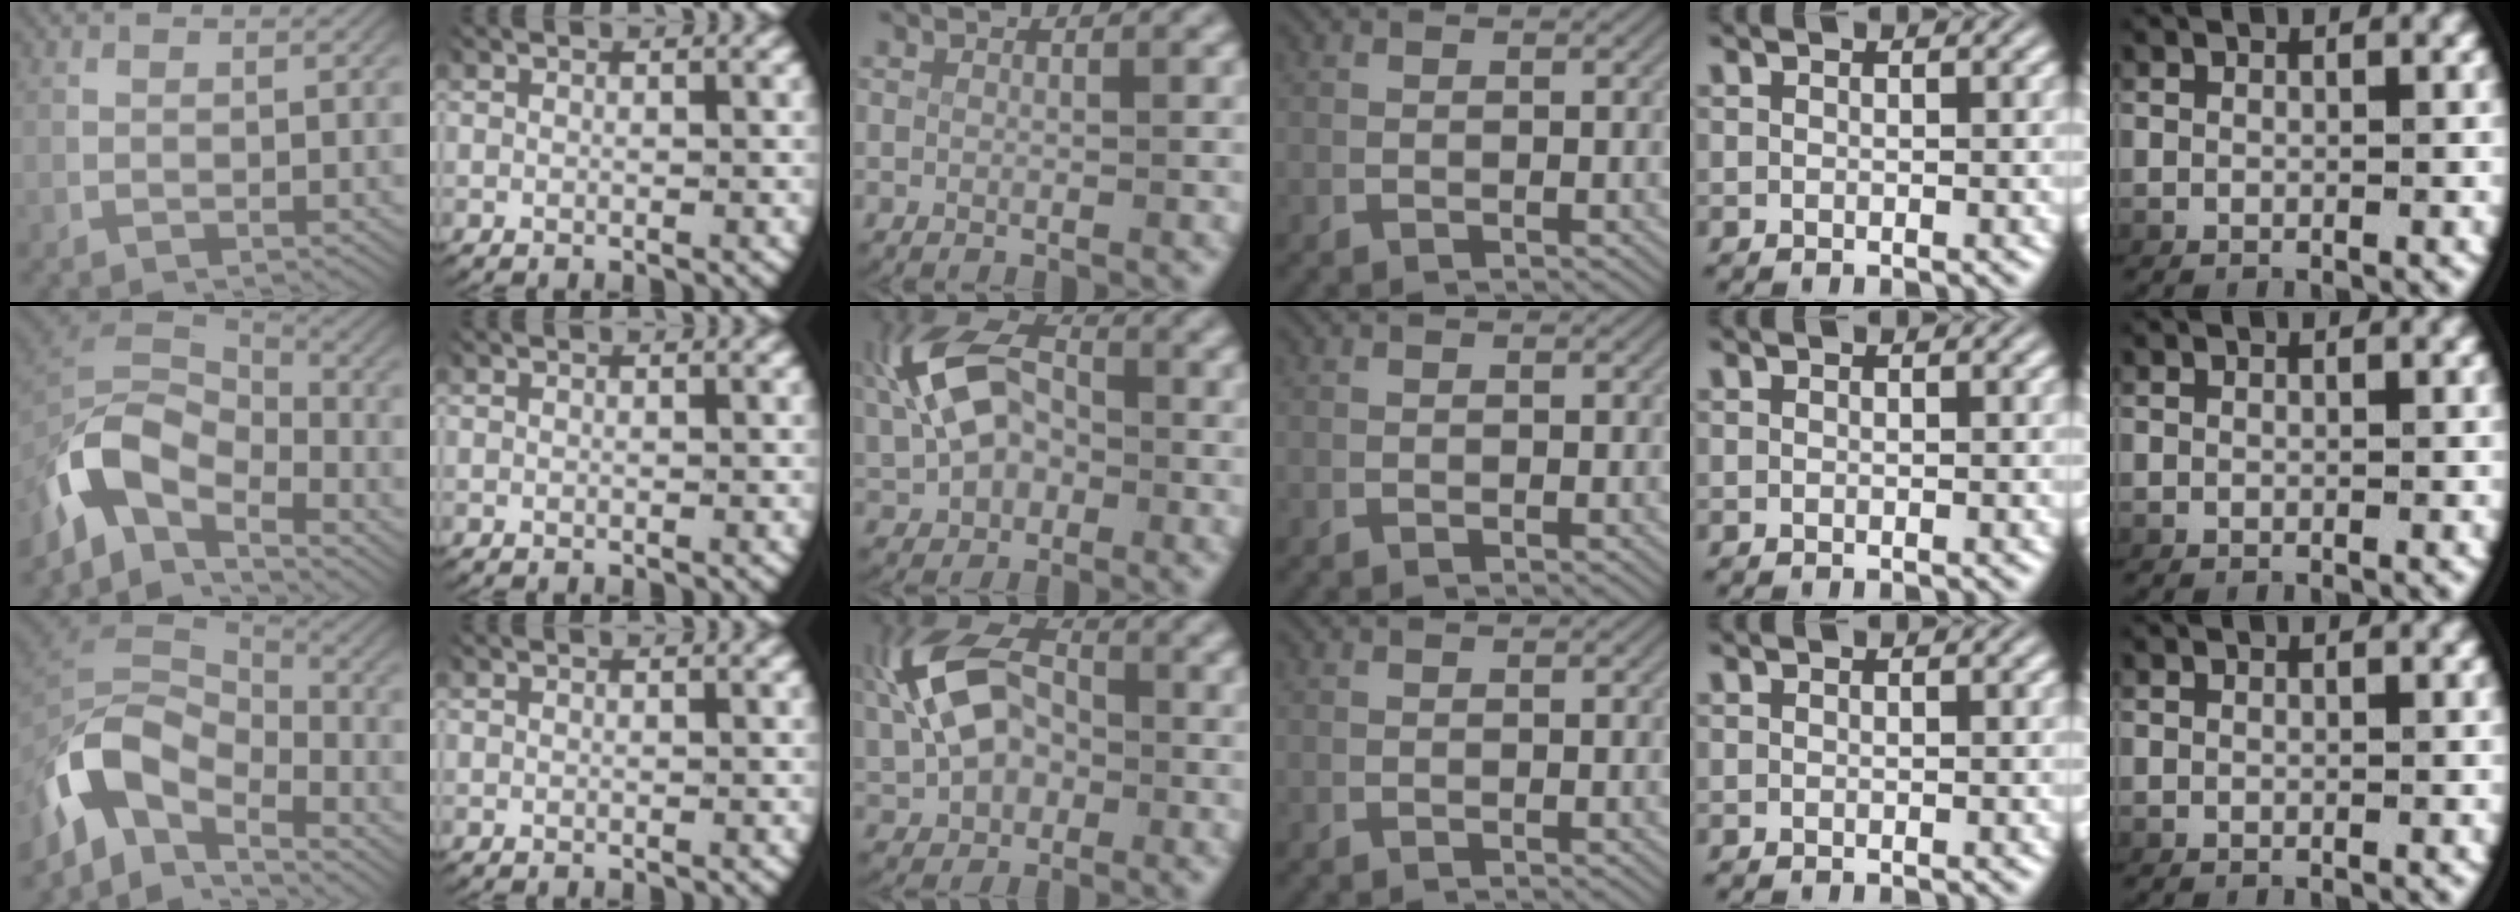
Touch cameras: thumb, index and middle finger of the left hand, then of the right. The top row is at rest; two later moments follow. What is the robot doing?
{"motion": "lift_and_place", "object": "fork"}